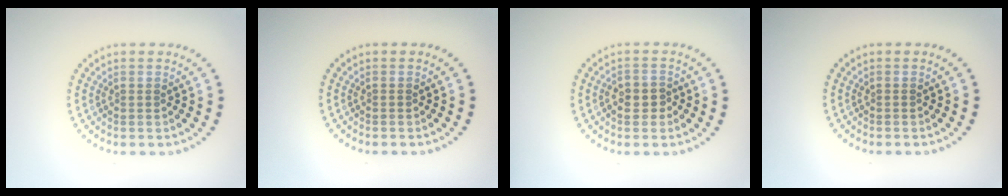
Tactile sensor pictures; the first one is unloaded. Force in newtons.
{"total": 0.0}
{"total": 2.1, "press": 2.0, "slide": 0.6}
{"total": 0.0}